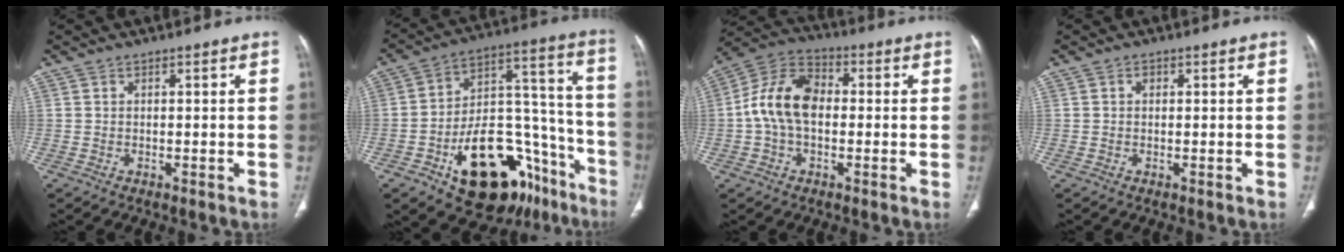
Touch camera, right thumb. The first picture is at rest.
{"total": 26.8, "force": [-13.5, 14.7, 17.9], "torque": [-0.206, 0.103, -0.193]}
{"total": 12.1, "force": [-0.2, 7.9, 9.2], "torque": [-0.168, 0.033, -0.014]}
{"total": 0.9, "force": [0.2, 0.7, 0.5], "torque": [-0.004, 0.002, 0.002]}